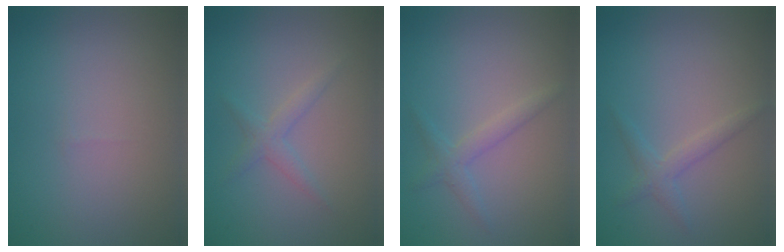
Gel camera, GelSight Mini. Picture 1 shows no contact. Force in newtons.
{"total": 1.6, "press": 1.6, "slide": 0.1}
{"total": 1.7, "press": 1.7, "slide": 0.1}
{"total": 1.6, "press": 1.6, "slide": 0.1}